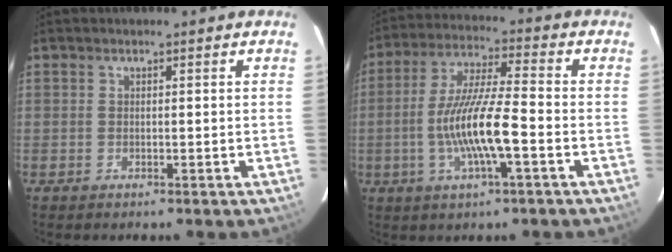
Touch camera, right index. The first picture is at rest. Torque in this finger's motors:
{"motor_torque": [1.23, -0.83, 0.88, 0.21]}